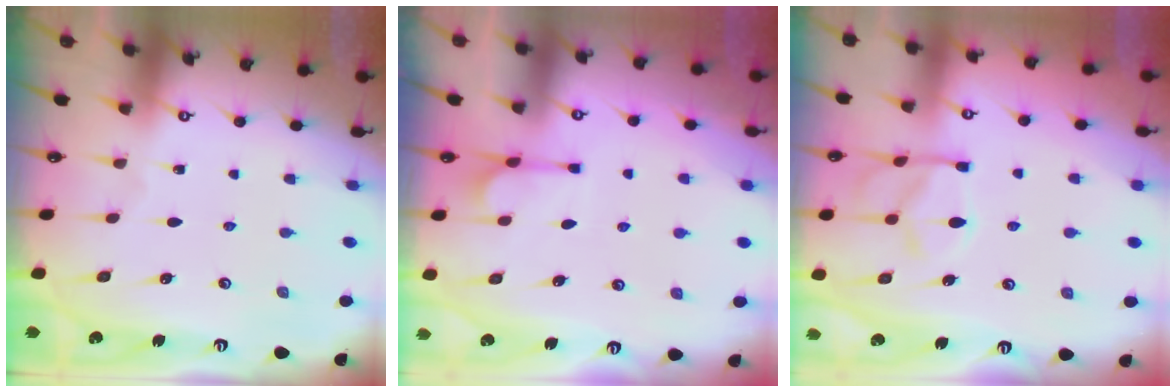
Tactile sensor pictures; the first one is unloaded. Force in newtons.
{"total": 2.2, "press": 1.8, "slide": 1.2}
{"total": 6.8, "press": 6.5, "slide": 1.7}